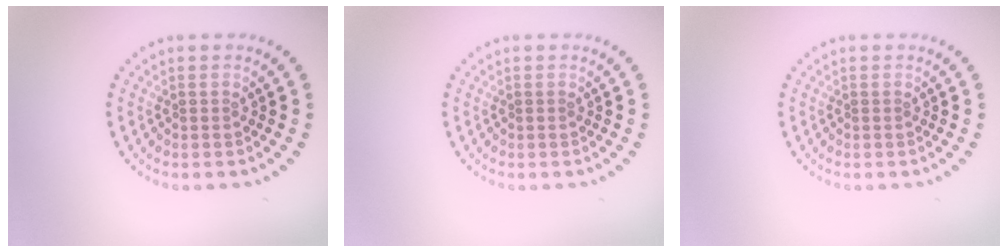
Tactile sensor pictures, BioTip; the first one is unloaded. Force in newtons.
{"total": 0.0}
{"total": 0.0}